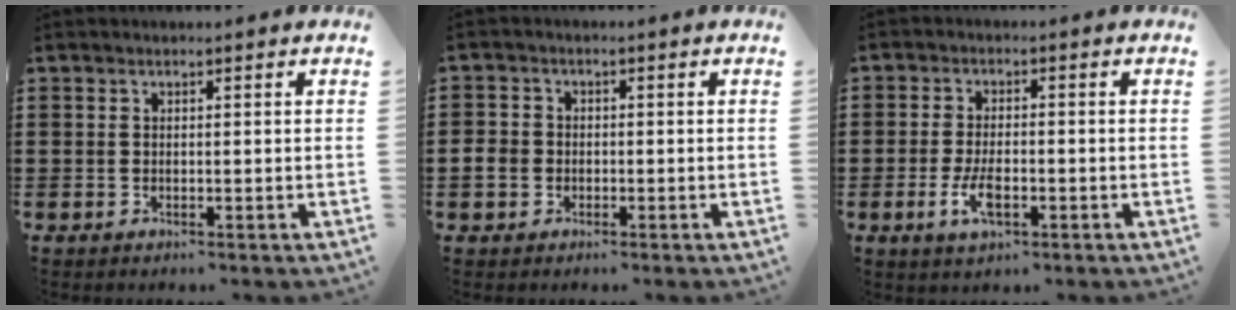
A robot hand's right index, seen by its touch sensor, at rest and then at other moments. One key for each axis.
{"total": 2.9, "fx": -1.0, "fy": 2.4, "fz": 1.3, "tx": -0.044, "ty": -0.004, "tz": -0.025}
{"total": 4.7, "fx": -1.6, "fy": 1.9, "fz": 3.9, "tx": -0.087, "ty": -0.004, "tz": -0.033}